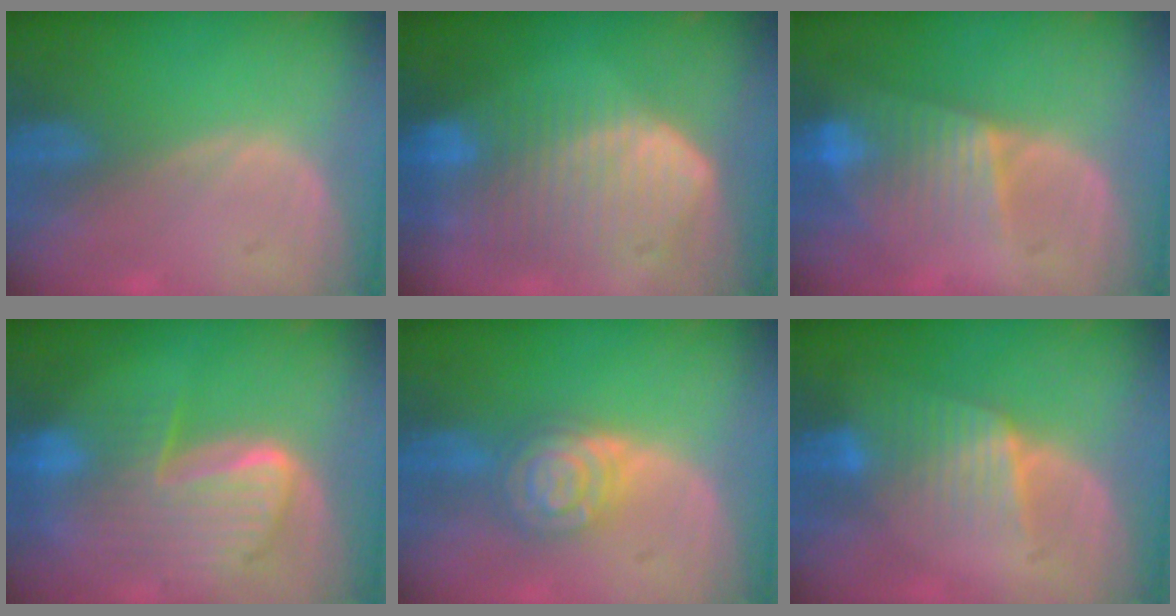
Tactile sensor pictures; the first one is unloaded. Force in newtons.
{"total": 10.3, "press": 9.0, "slide": 5.1}
{"total": 7.7, "press": 6.8, "slide": 3.6}
{"total": 9.9, "press": 8.6, "slide": 4.9}
{"total": 6.7, "press": 6.7, "slide": 0.4}
{"total": 6.6, "press": 5.9, "slide": 3.0}